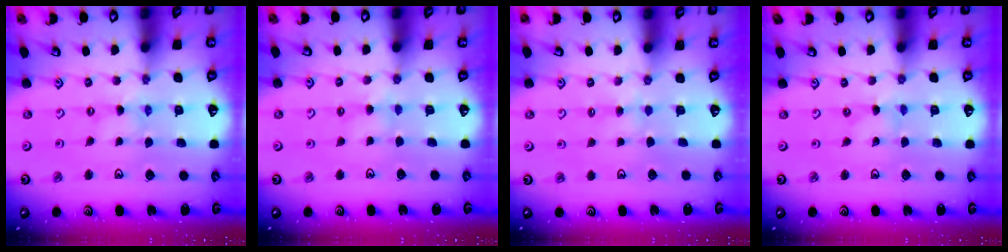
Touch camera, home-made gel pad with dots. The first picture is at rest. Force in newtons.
{"total": 3.1, "press": 3.1, "slide": 0.5}
{"total": 2.1, "press": 2.1, "slide": 0.4}
{"total": 0.0}